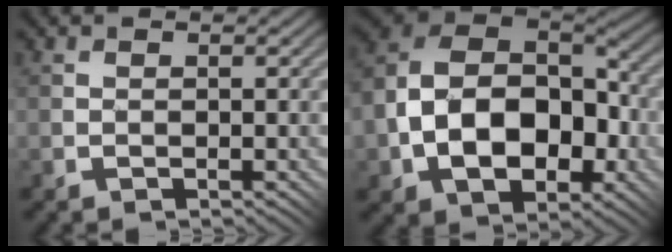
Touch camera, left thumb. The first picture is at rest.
{"total": 14.0, "force": [-1.8, 9.8, 9.9], "torque": [-0.200, -0.014, -0.026]}